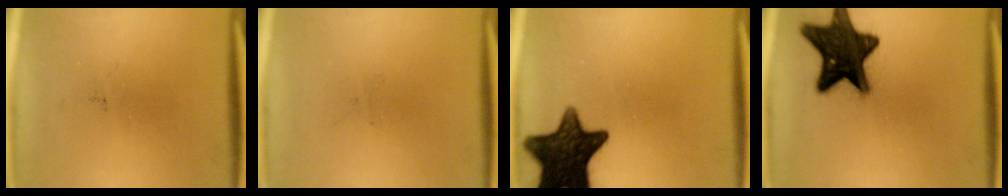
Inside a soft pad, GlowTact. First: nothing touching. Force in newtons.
{"total": 0.0}
{"total": 15.0}
{"total": 17.5}